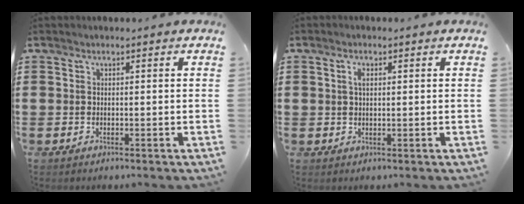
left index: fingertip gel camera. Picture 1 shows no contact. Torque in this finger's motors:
{"motor_torque": [0.92, 0.93, -0.19, -0.18]}